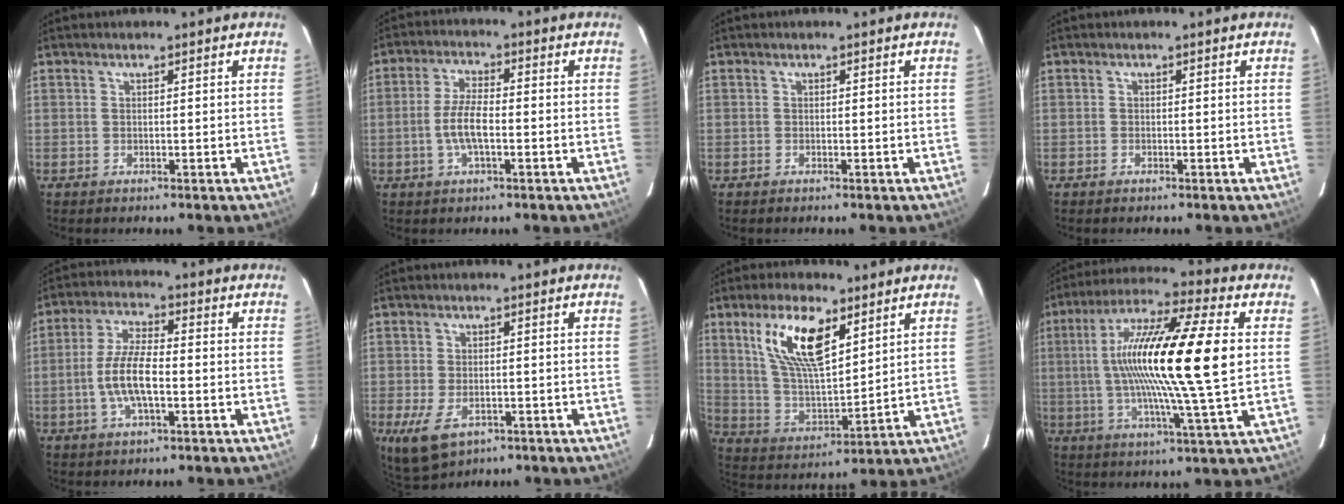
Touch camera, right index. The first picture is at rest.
{"total": 6.1, "force": [-1.5, 2.0, 5.6], "torque": [-0.115, 0.001, -0.029]}
{"total": 0.0}
{"total": 0.5, "force": [-0.5, 0.3, 0.1], "torque": [-0.002, 0.001, -0.010]}
{"total": 8.6, "force": [-2.1, 2.9, 7.8], "torque": [-0.160, 0.002, -0.041]}
{"total": 7.6, "force": [-3.4, 4.2, 5.3], "torque": [-0.117, -0.024, -0.053]}
{"total": 14.7, "force": [7.2, 5.7, 11.4], "torque": [-0.219, 0.010, 0.149]}
{"total": 21.1, "force": [2.1, 0.6, 21.0], "torque": [-0.373, 0.007, 0.022]}